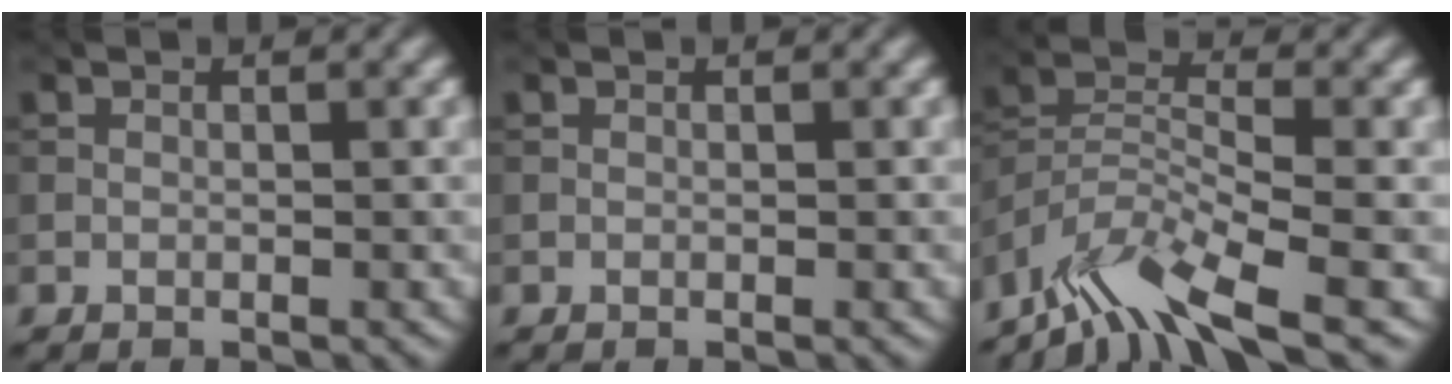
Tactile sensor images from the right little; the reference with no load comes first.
{"total": 0.0}
{"total": 7.3, "force": [-5.9, 1.4, 4.1], "torque": [-0.074, -0.005, -0.120]}